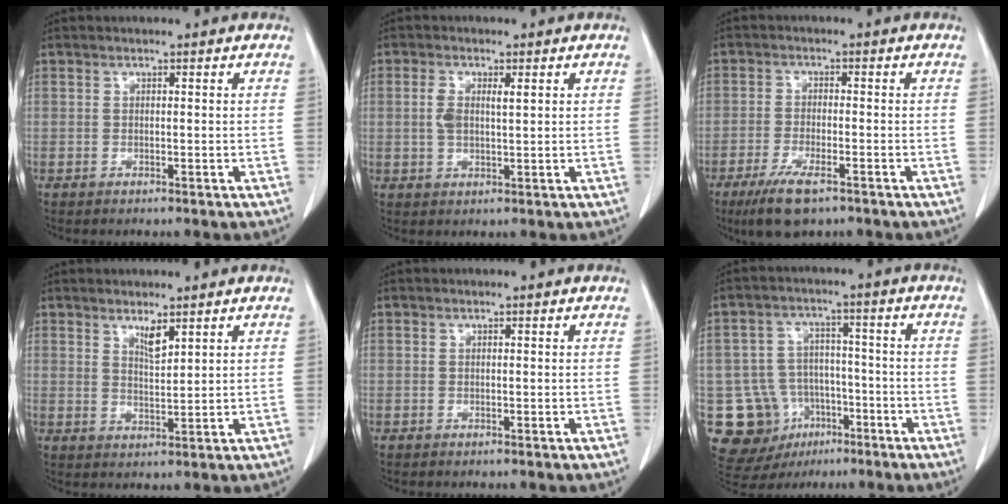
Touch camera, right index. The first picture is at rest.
{"total": 3.9, "force": [0.9, 1.4, 3.6], "torque": [-0.078, 0.009, 0.021]}
{"total": 7.0, "force": [-4.5, 1.7, 5.1], "torque": [-0.098, -0.015, -0.074]}
{"total": 2.9, "force": [2.1, 0.4, 1.9], "torque": [-0.038, -0.009, 0.042]}
{"total": 0.0}
{"total": 13.1, "force": [-5.4, 11.1, 4.2], "torque": [-0.085, 0.034, -0.071]}